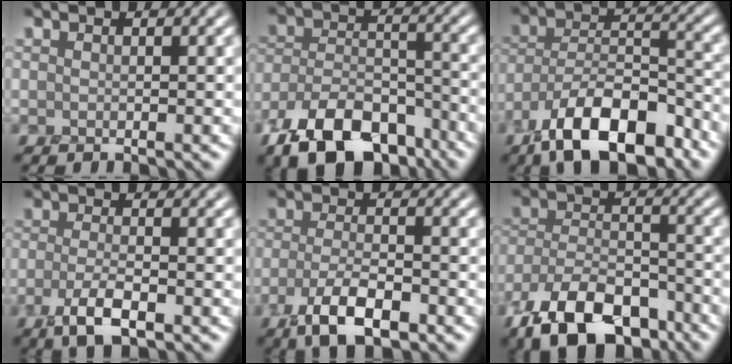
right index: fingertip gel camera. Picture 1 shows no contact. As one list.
[{"total": 9.0, "force": [-6.3, 4.3, 4.8], "torque": [-0.080, -0.014, -0.112]}, {"total": 10.0, "force": [-6.9, 3.7, 6.3], "torque": [-0.101, -0.006, -0.130]}, {"total": 3.4, "force": [-2.0, 0.8, 2.6], "torque": [-0.053, -0.008, -0.042]}, {"total": 4.9, "force": [-2.9, 1.7, 3.6], "torque": [-0.070, -0.008, -0.058]}, {"total": 9.5, "force": [-6.9, 4.1, 5.1], "torque": [-0.089, -0.018, -0.126]}]